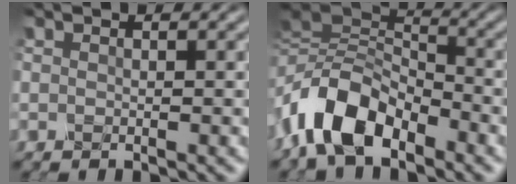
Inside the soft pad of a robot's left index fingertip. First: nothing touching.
{"total": 8.0, "force": [-4.0, 4.3, 5.4], "torque": [-0.100, 0.010, -0.089]}